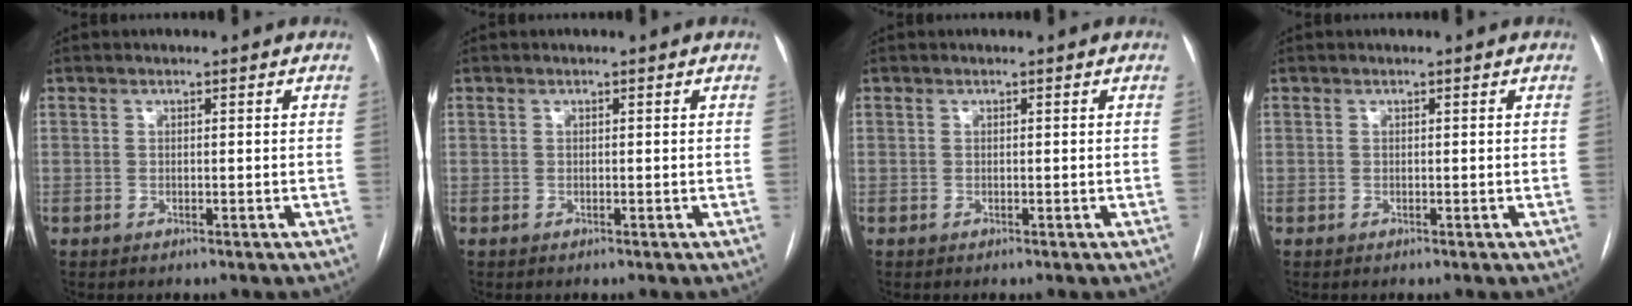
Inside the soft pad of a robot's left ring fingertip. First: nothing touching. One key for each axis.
{"total": 0.0}
{"total": 0.0}
{"total": 0.0}